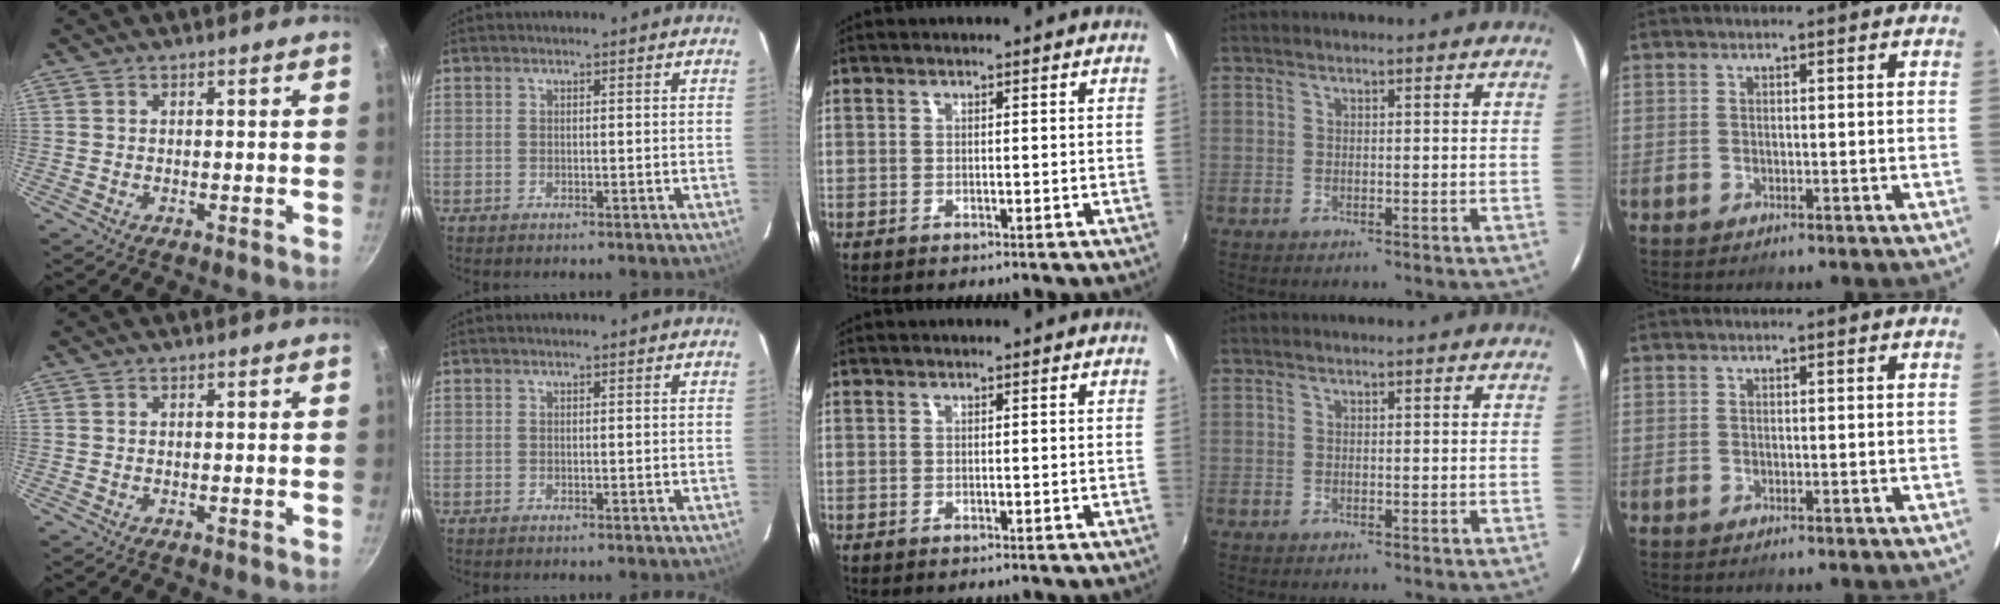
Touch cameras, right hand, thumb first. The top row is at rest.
{}